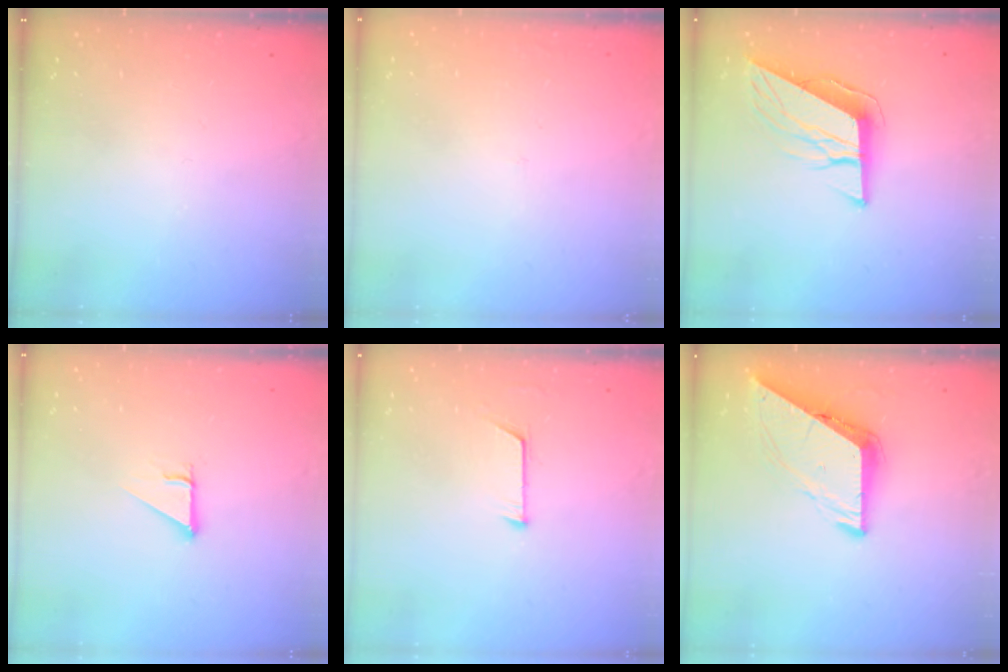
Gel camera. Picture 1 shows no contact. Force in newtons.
{"total": 1.4, "press": 1.4, "slide": 0.1}
{"total": 10.5, "press": 10.3, "slide": 1.7}
{"total": 2.7, "press": 2.7, "slide": 0.3}
{"total": 4.7, "press": 4.7, "slide": 0.5}
{"total": 8.9, "press": 8.9, "slide": 1.0}